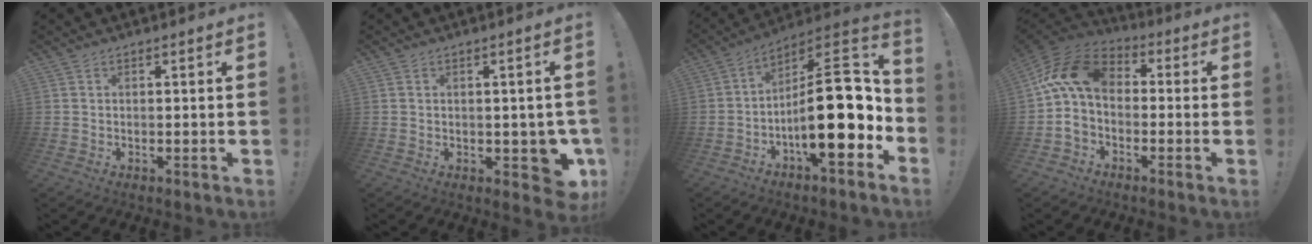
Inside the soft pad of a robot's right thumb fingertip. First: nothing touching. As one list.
[{"total": 7.1, "force": [-1.7, 4.2, 5.5], "torque": [-0.055, 0.006, -0.018]}, {"total": 23.2, "force": [-3.3, 8.3, 21.4], "torque": [-0.332, 0.015, -0.050]}, {"total": 13.6, "force": [1.6, 8.5, 10.5], "torque": [-0.204, 0.016, 0.033]}]